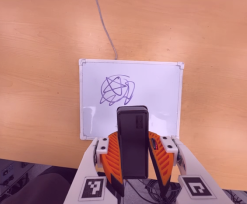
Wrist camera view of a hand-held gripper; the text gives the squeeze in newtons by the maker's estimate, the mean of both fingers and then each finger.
{"total": 8.2, "left": 6.9, "right": 9.5}